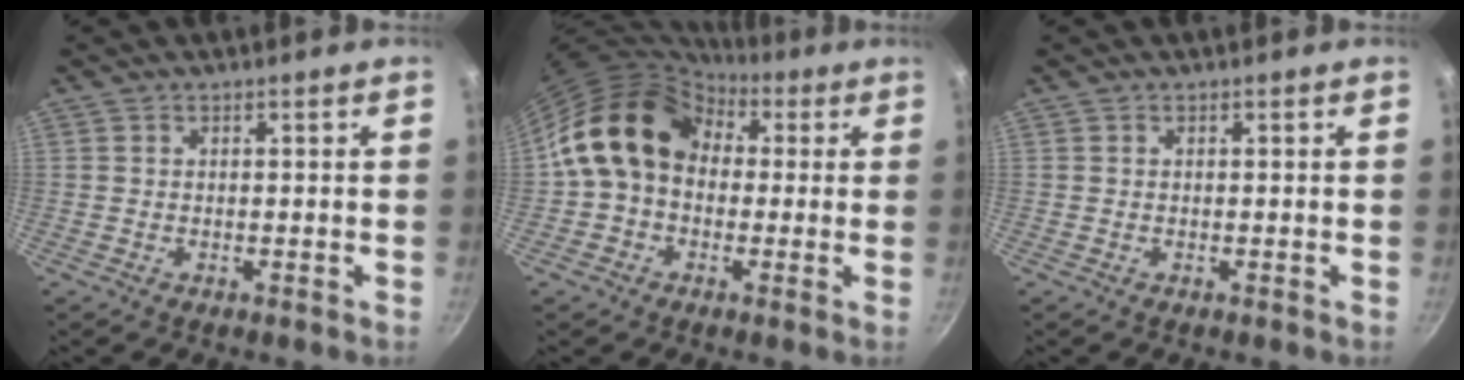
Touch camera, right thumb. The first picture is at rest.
{"total": 13.9, "force": [2.7, 10.8, 8.3], "torque": [-0.106, 0.025, 0.029]}
{"total": 0.0}